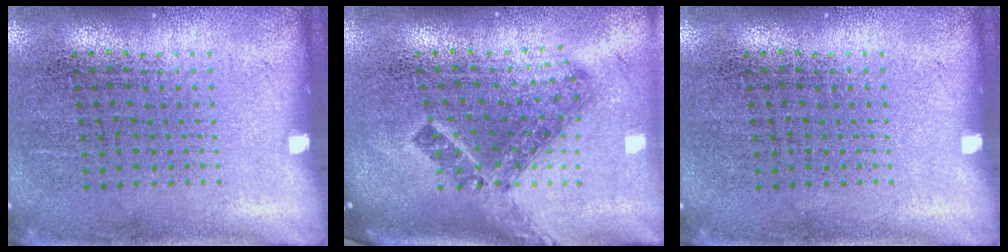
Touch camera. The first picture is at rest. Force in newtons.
{"total": 1.6, "press": 1.2, "slide": 1.1}
{"total": 0.0}